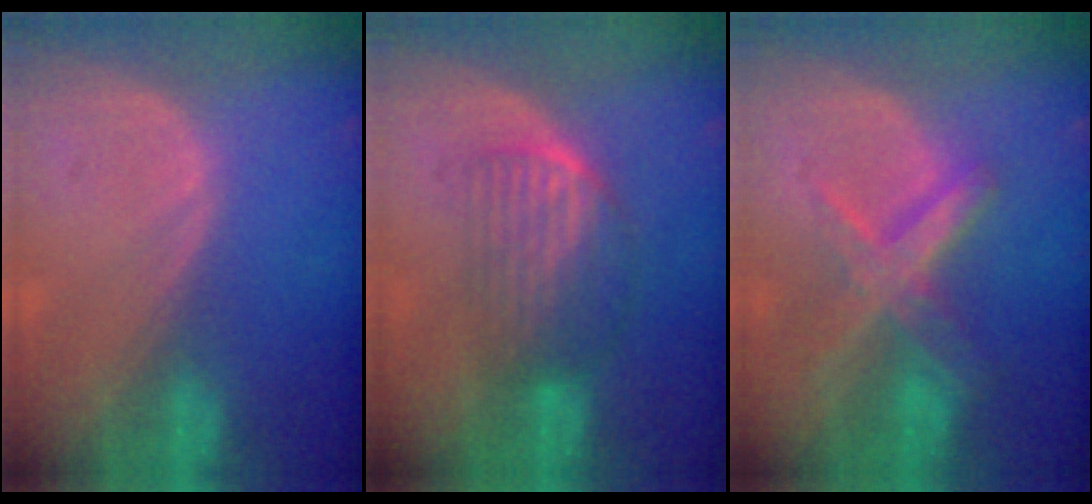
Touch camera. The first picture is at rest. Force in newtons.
{"total": 7.0, "press": 5.8, "slide": 3.8}
{"total": 7.0, "press": 6.1, "slide": 3.4}